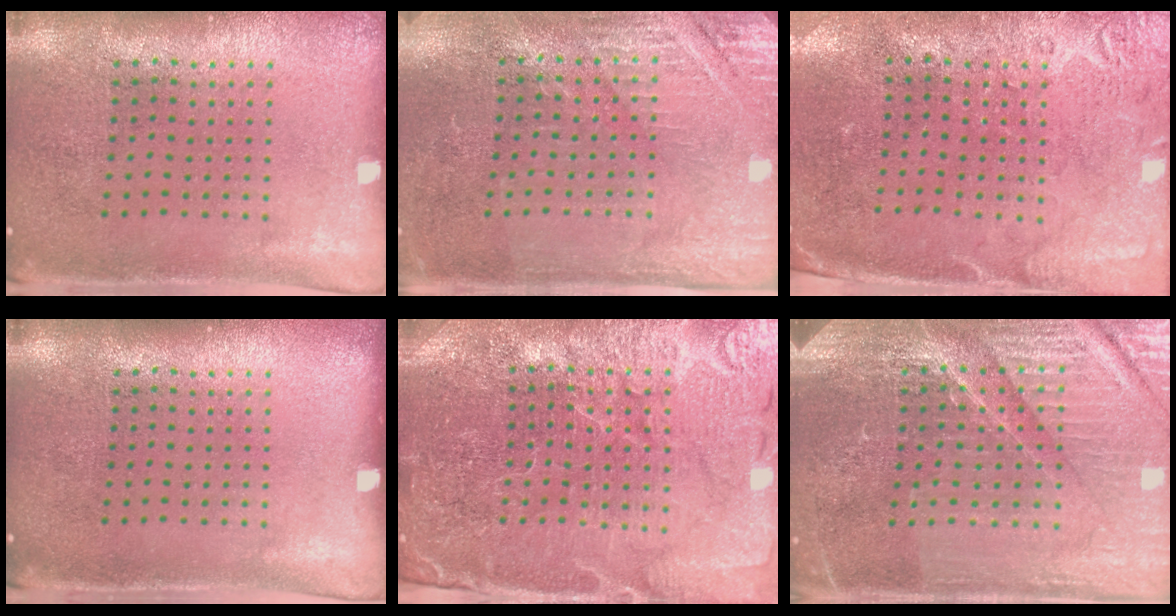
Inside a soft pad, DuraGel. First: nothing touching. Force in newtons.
{"total": 2.9, "press": 2.8, "slide": 0.5}
{"total": 2.7, "press": 2.3, "slide": 1.5}
{"total": 0.0}
{"total": 4.1, "press": 4.0, "slide": 1.1}
{"total": 4.9, "press": 4.6, "slide": 1.7}